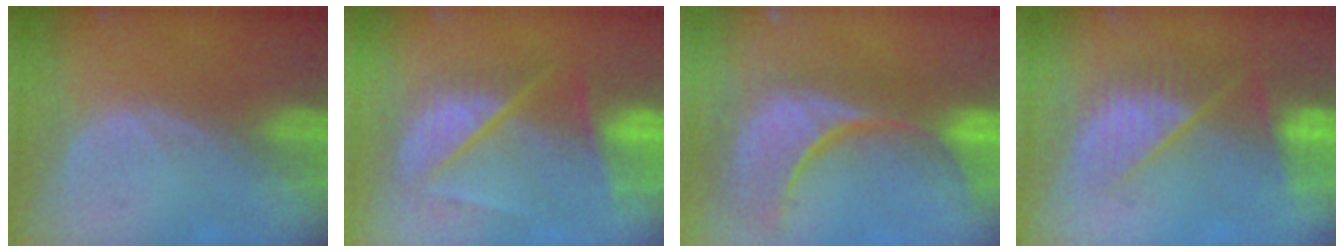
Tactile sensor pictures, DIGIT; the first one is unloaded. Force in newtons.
{"total": 9.3, "press": 8.1, "slide": 4.5}
{"total": 15.4, "press": 12.2, "slide": 9.4}
{"total": 9.7, "press": 8.3, "slide": 5.0}